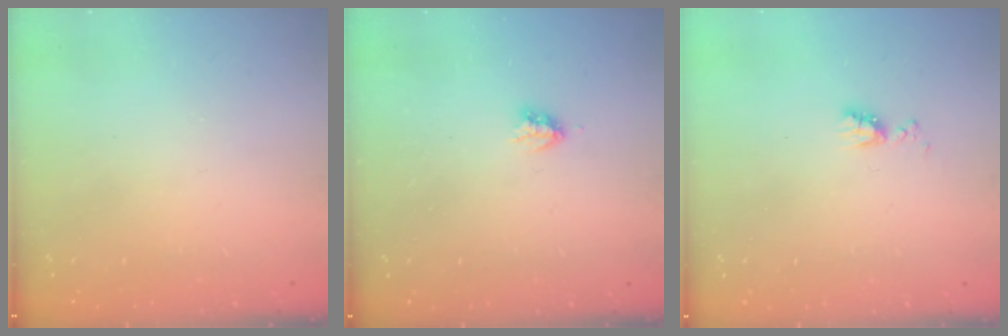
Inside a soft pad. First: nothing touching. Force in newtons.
{"total": 2.9, "press": 2.9, "slide": 0.5}
{"total": 5.7, "press": 5.7, "slide": 0.8}